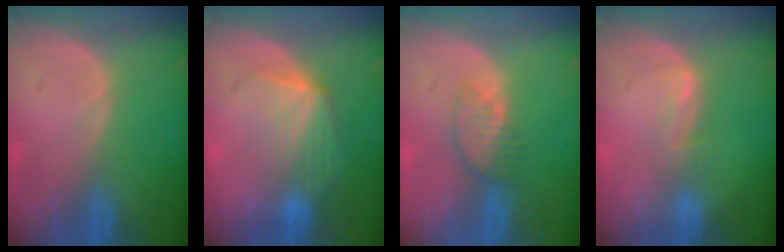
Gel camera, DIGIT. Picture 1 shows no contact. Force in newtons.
{"total": 7.3, "press": 6.9, "slide": 2.6}
{"total": 3.8, "press": 3.3, "slide": 1.8}
{"total": 2.0, "press": 2.0, "slide": 0.3}